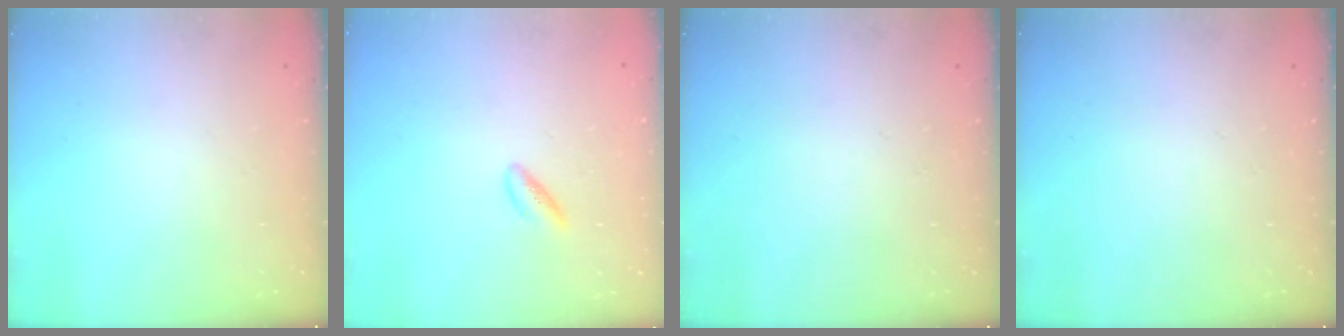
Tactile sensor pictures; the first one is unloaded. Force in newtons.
{"total": 2.7, "press": 2.4, "slide": 1.2}
{"total": 0.0}
{"total": 0.0}